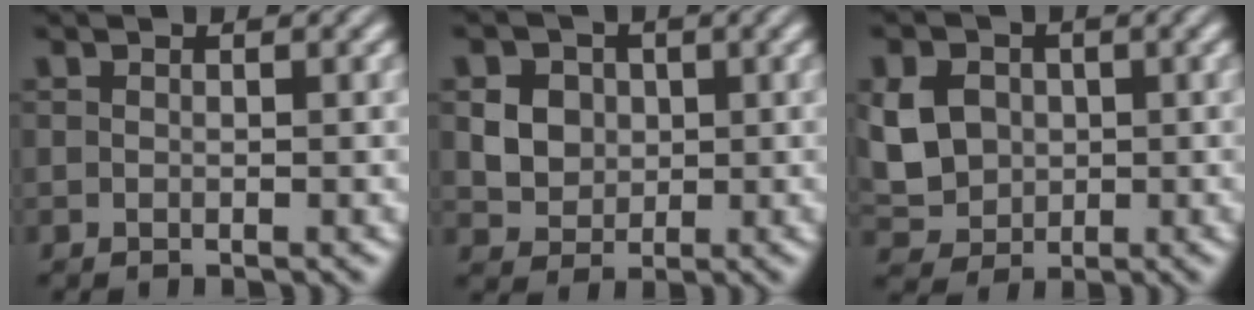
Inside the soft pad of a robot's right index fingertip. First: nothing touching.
{"total": 4.6, "force": [0.7, 4.1, 2.1], "torque": [-0.036, -0.019, 0.021]}
{"total": 5.9, "force": [-0.2, 5.1, 2.9], "torque": [-0.069, -0.027, 0.010]}